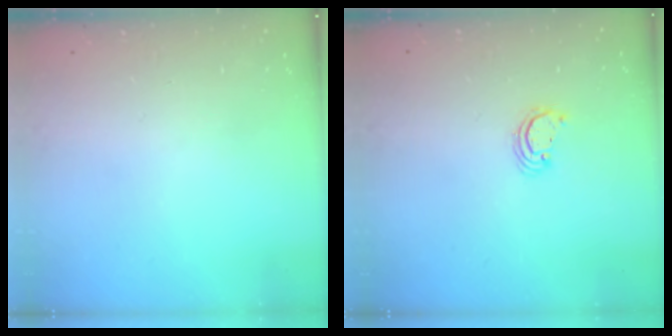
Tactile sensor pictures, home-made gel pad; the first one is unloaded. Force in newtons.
{"total": 2.2, "press": 2.2, "slide": 0.2}